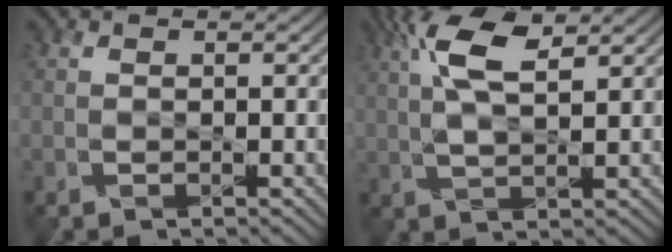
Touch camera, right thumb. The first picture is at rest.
{"total": 7.8, "force": [3.4, 2.5, 6.6], "torque": [-0.145, 0.012, 0.068]}